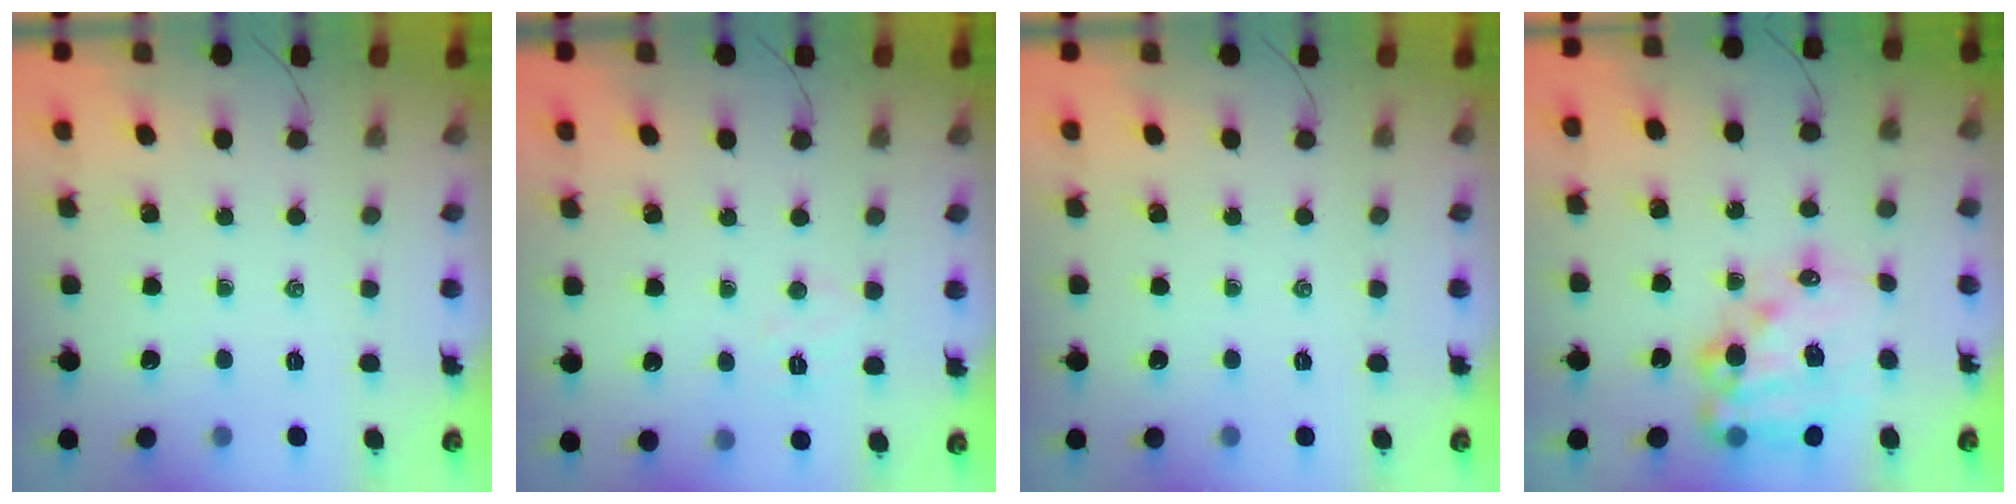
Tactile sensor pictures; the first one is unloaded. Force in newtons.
{"total": 3.8, "press": 3.7, "slide": 0.8}
{"total": 0.0}
{"total": 17.2, "press": 16.8, "slide": 3.8}